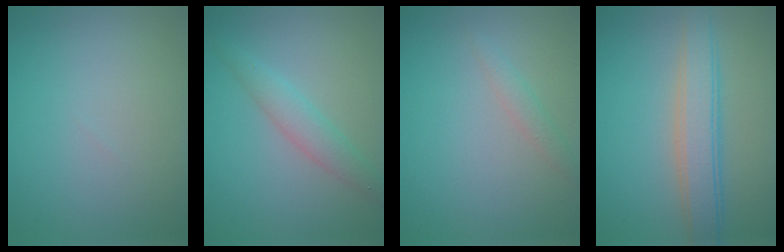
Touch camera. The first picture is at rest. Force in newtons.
{"total": 2.4, "press": 2.4, "slide": 0.1}
{"total": 1.3, "press": 1.3, "slide": 0.1}
{"total": 3.6, "press": 3.6, "slide": 0.1}